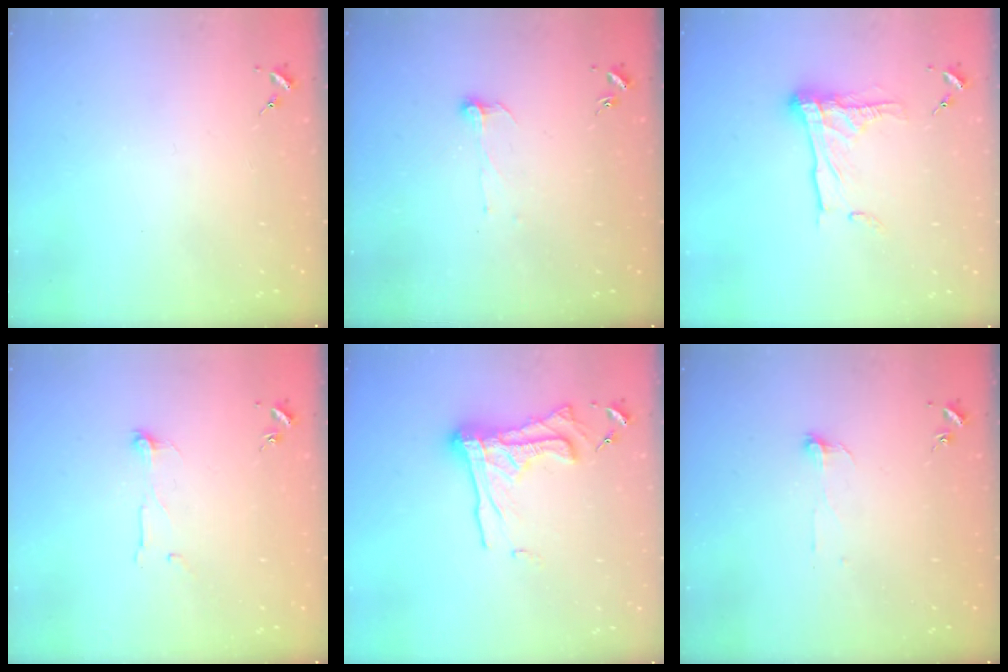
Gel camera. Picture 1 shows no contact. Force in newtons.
{"total": 6.0, "press": 6.0, "slide": 0.5}
{"total": 13.3, "press": 13.3, "slide": 0.9}
{"total": 4.8, "press": 4.8, "slide": 0.4}
{"total": 16.1, "press": 16.1, "slide": 1.4}
{"total": 4.1, "press": 4.1, "slide": 0.4}